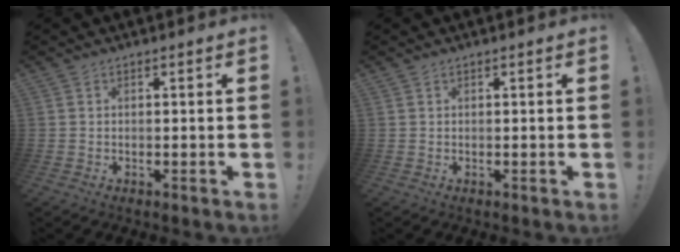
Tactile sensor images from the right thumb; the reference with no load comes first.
{"total": 0.0}